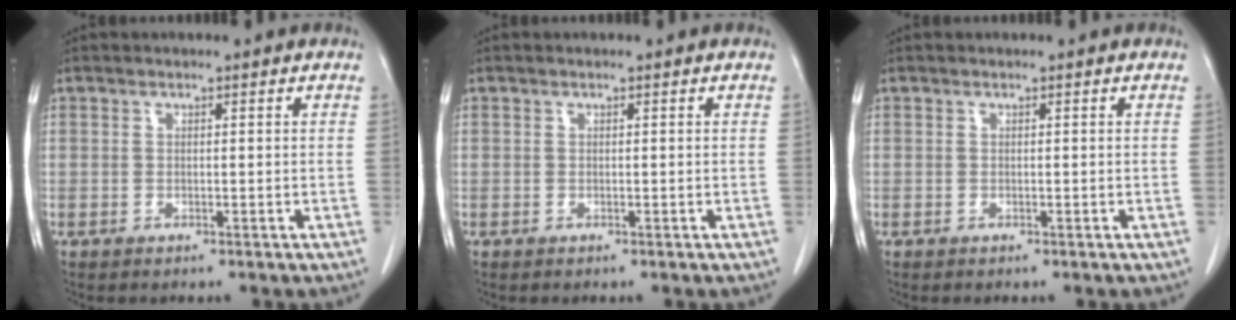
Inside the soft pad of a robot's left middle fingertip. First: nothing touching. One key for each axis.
{"total": 0.0}
{"total": 0.0}